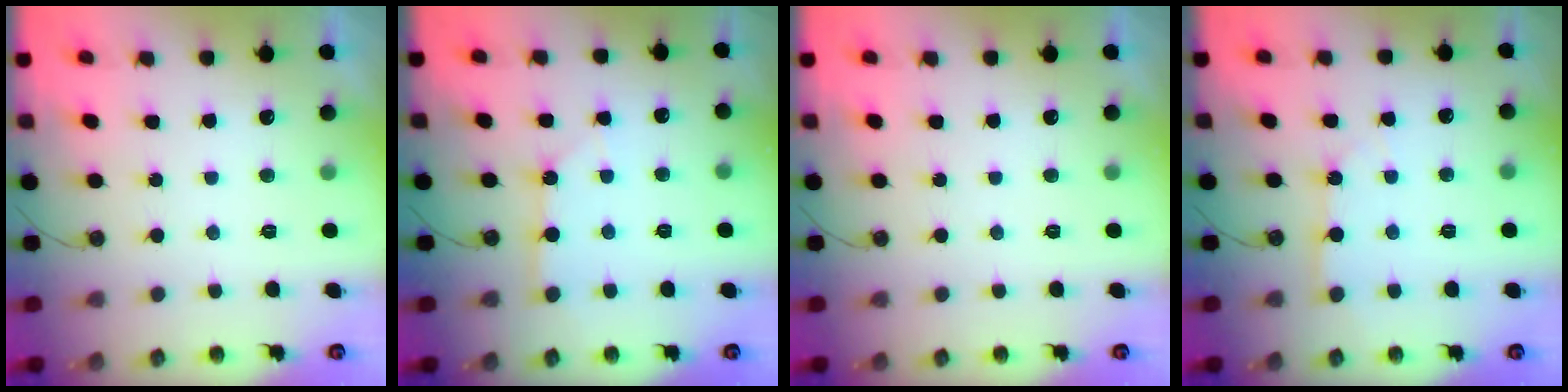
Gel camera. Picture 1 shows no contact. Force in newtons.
{"total": 2.7, "press": 2.7, "slide": 0.4}
{"total": 0.0}
{"total": 3.3, "press": 3.3, "slide": 0.5}